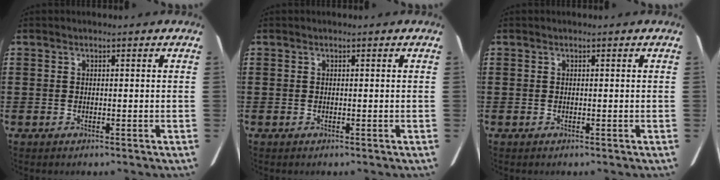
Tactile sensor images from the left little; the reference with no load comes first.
{"total": 0.0}
{"total": 0.0}